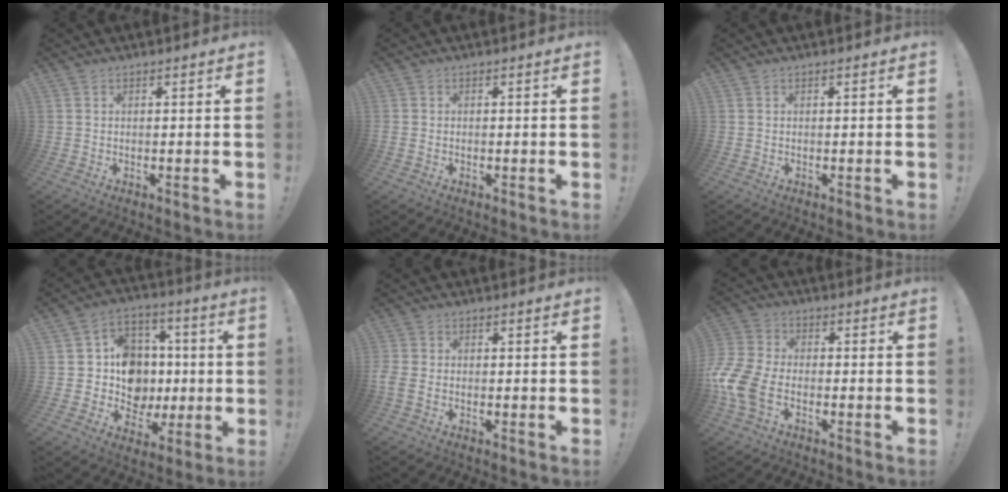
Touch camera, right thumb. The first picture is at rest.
{"total": 0.5, "force": [-0.4, 0.3, 0.2], "torque": [-0.009, 0.003, -0.006]}
{"total": 0.0}
{"total": 14.2, "force": [-0.5, 13.0, 5.5], "torque": [-0.066, 0.012, 0.021]}
{"total": 3.2, "force": [-1.0, 2.2, 2.0], "torque": [-0.052, 0.005, -0.018]}
{"total": 12.9, "force": [-5.2, 8.2, 8.4], "torque": [-0.189, 0.027, -0.093]}